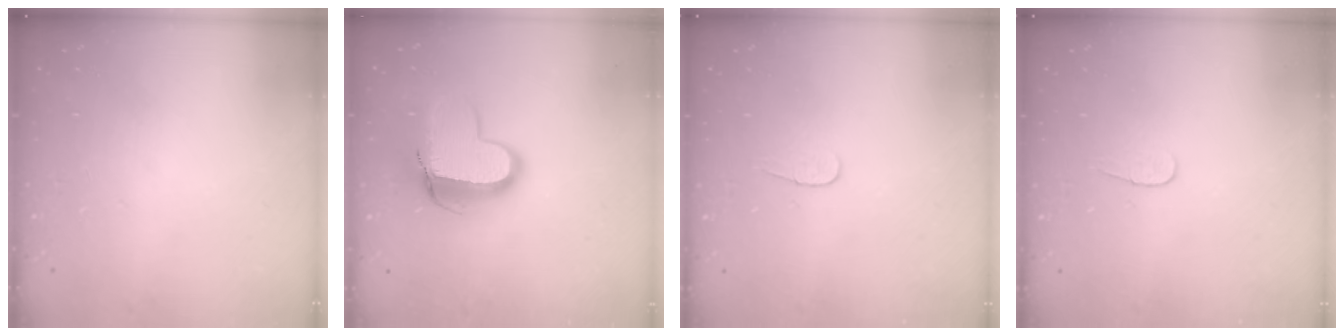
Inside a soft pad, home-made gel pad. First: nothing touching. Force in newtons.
{"total": 12.5, "press": 12.5, "slide": 1.0}
{"total": 4.8, "press": 4.8, "slide": 0.5}
{"total": 4.8, "press": 4.8, "slide": 0.5}